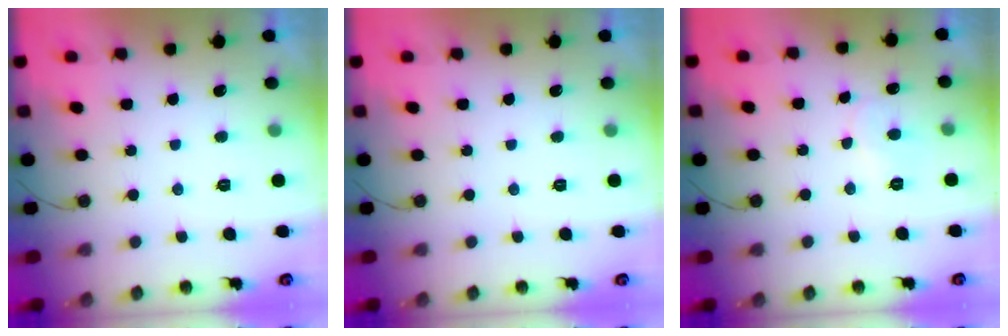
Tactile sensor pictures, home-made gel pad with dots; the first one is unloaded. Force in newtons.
{"total": 0.0}
{"total": 5.6, "press": 5.6, "slide": 0.4}